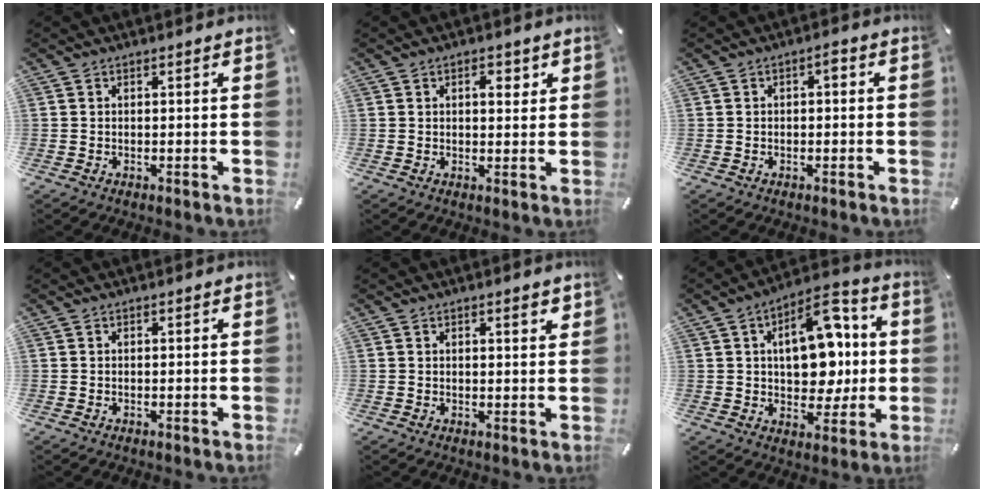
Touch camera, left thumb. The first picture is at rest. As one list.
[{"total": 3.2, "force": [1.3, 1.9, 2.3], "torque": [-0.019, -0.006, 0.012]}, {"total": 2.2, "force": [-0.3, 1.1, 1.8], "torque": [-0.037, 0.010, -0.009]}, {"total": 0.0}, {"total": 2.1, "force": [1.3, 0.5, 1.5], "torque": [-0.023, 0.000, 0.019]}, {"total": 16.5, "force": [2.1, 10.5, 12.5], "torque": [-0.175, -0.001, 0.033]}]